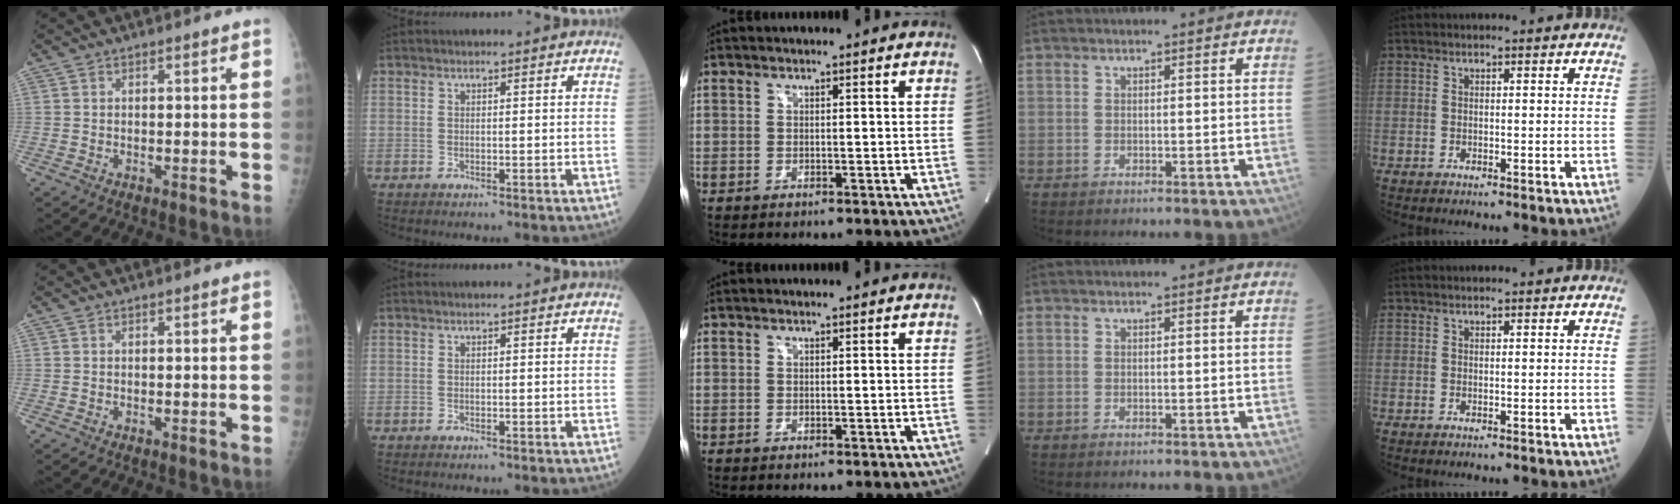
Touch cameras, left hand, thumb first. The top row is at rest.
{}